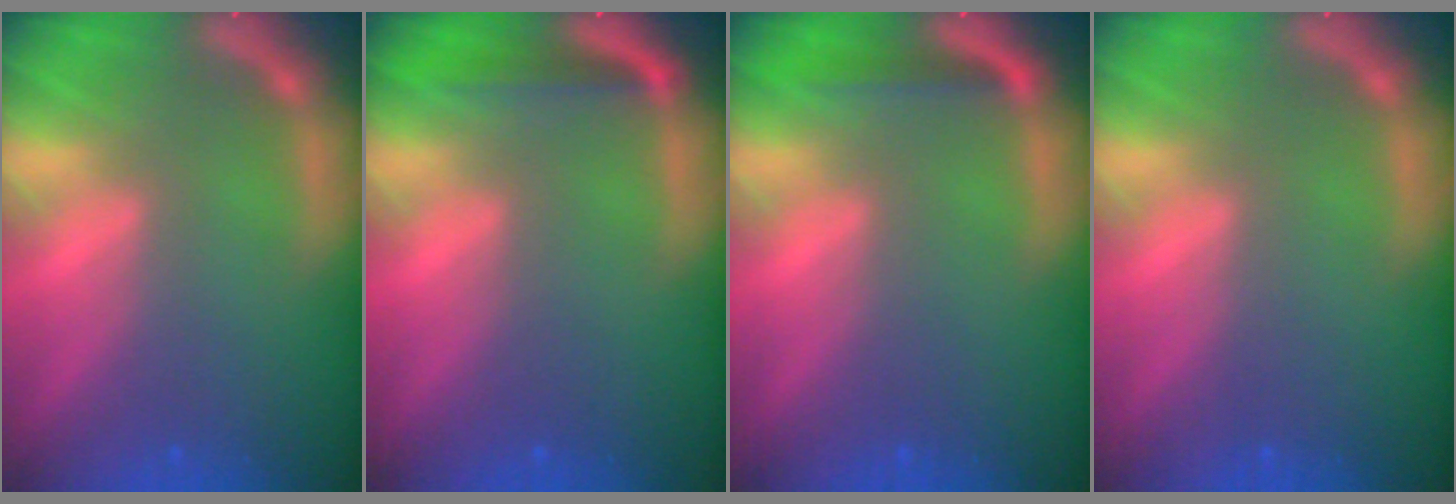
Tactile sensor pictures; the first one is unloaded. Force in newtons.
{"total": 2.5}
{"total": 1.9}
{"total": 0.0}